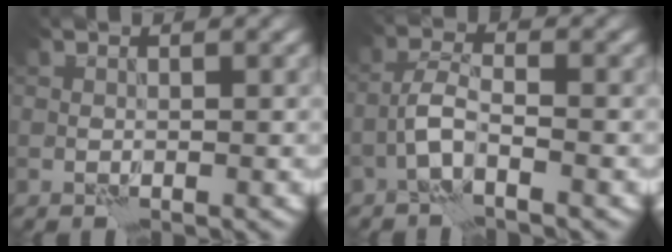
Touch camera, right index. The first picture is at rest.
{"total": 1.7, "force": [-1.0, 0.0, 1.4], "torque": [-0.033, 0.006, -0.025]}